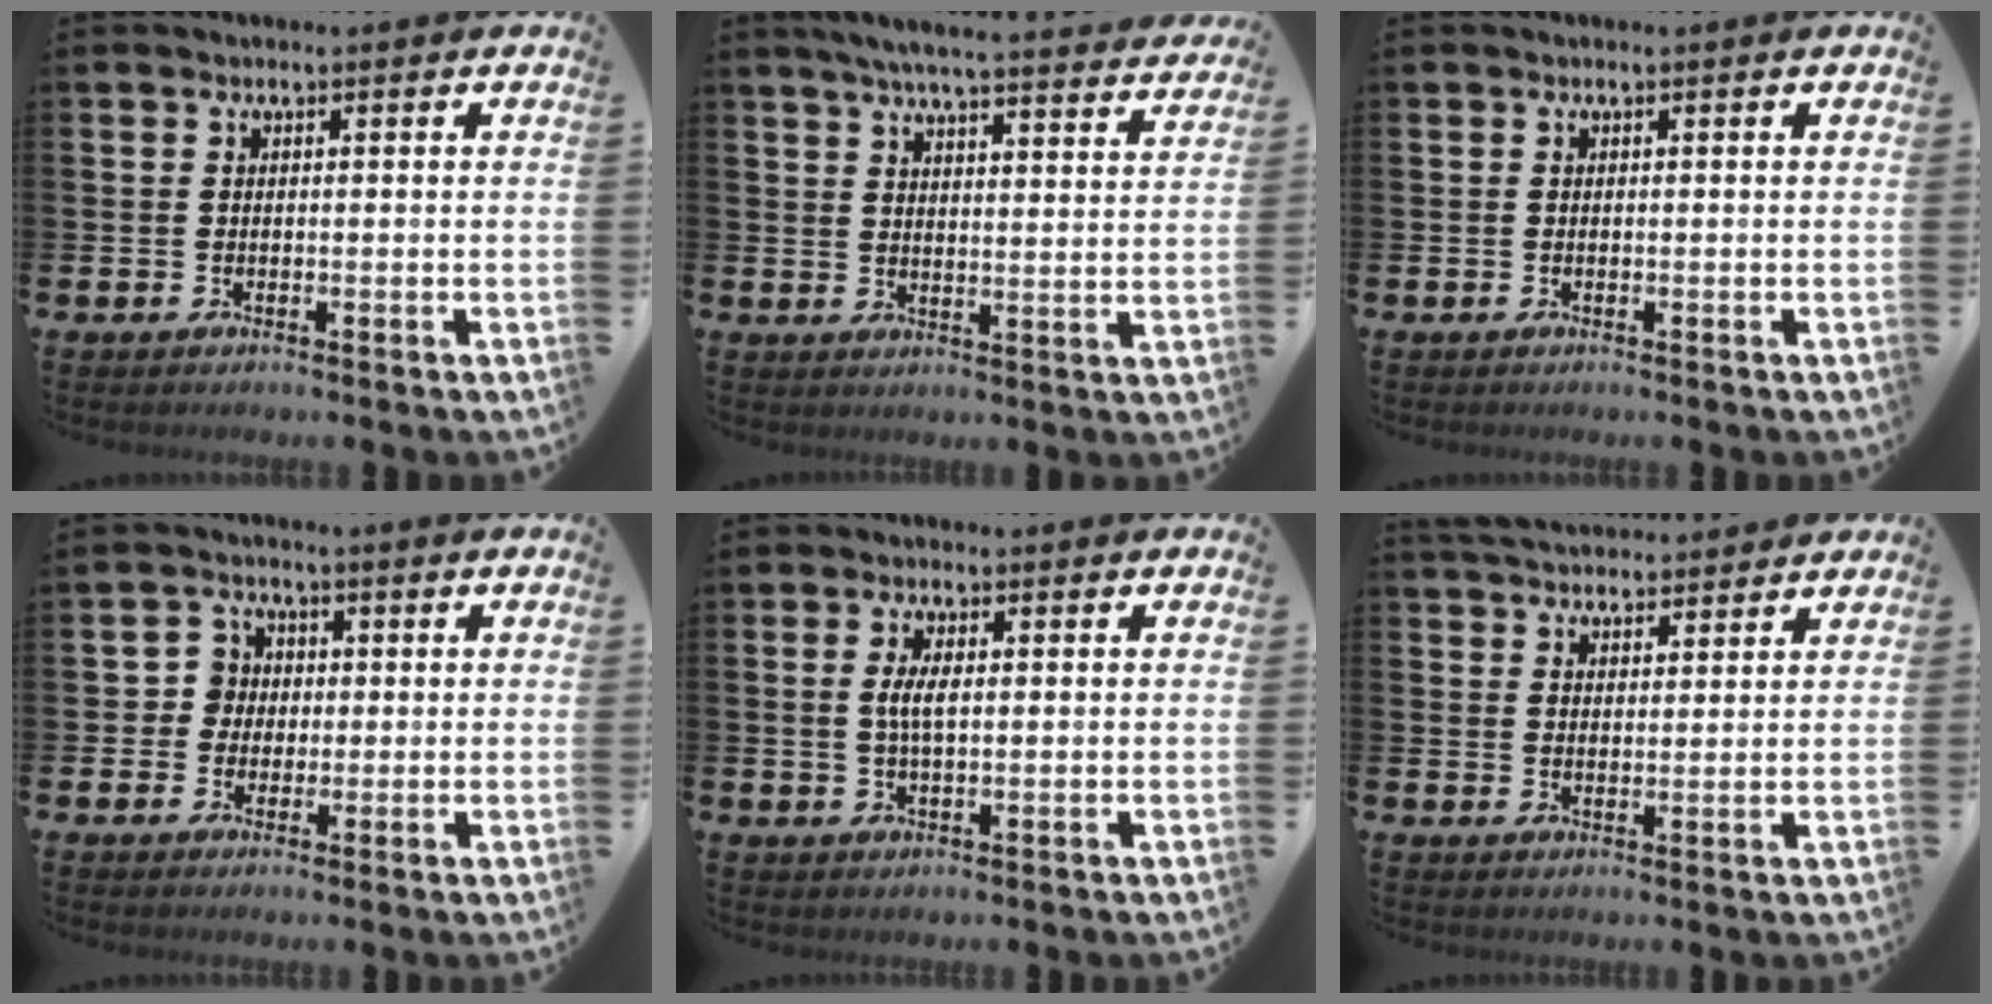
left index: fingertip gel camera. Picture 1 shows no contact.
{"total": 5.8, "force": [5.6, -0.1, 1.8], "torque": [-0.051, -0.033, 0.096]}
{"total": 0.0}
{"total": 3.4, "force": [0.5, 3.3, 0.4], "torque": [-0.017, 0.009, 0.004]}
{"total": 3.1, "force": [0.6, 1.1, 2.8], "torque": [-0.057, 0.006, 0.008]}
{"total": 4.6, "force": [4.5, 0.8, 0.2], "torque": [-0.022, -0.020, 0.084]}